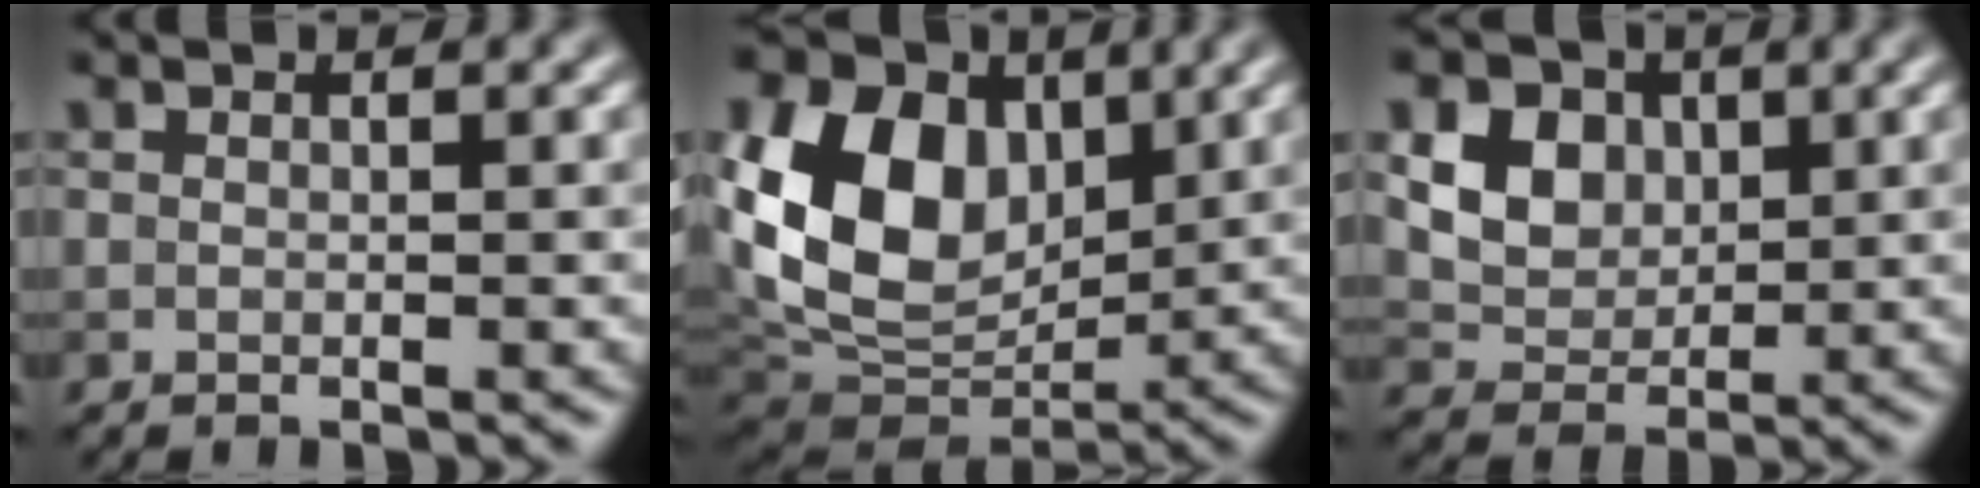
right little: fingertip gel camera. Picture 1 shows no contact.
{"total": 12.1, "force": [3.1, 8.6, 7.9], "torque": [-0.165, 0.005, 0.051]}
{"total": 8.2, "force": [3.3, 6.3, 4.1], "torque": [-0.087, 0.016, 0.056]}